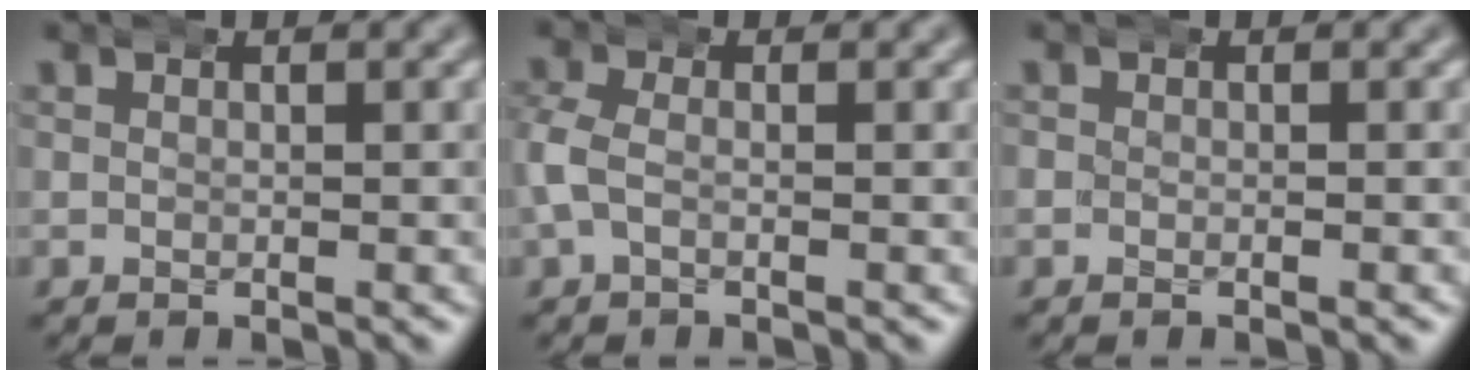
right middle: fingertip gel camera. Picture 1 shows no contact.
{"total": 2.5, "force": [-0.7, 1.9, 1.5], "torque": [-0.051, -0.002, -0.012]}
{"total": 0.7, "force": [-0.3, 0.6, 0.2], "torque": [-0.010, 0.004, -0.006]}